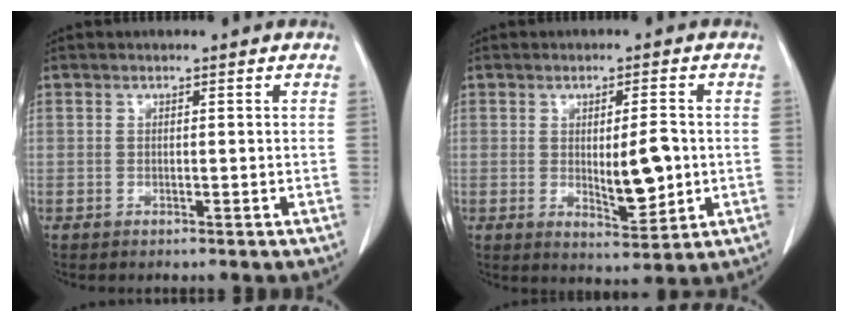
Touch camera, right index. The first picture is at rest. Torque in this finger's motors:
{"motor_torque": [0.19, 0.16, 0.17, 0.06]}